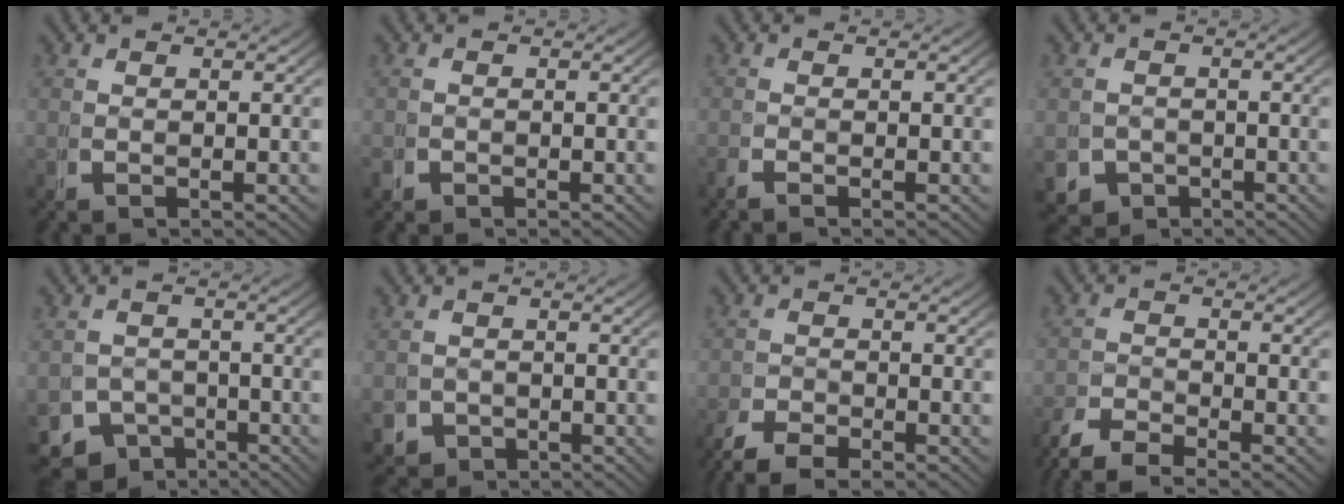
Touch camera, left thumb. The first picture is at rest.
{"total": 1.2, "force": [-0.8, 0.8, 0.0], "torque": [-0.004, -0.010, -0.014]}
{"total": 0.9, "force": [-0.8, 0.3, 0.5], "torque": [-0.010, -0.005, -0.018]}
{"total": 5.1, "force": [-3.0, 3.8, 1.5], "torque": [-0.029, -0.037, -0.041]}
{"total": 9.2, "force": [-6.0, 6.4, 2.8], "torque": [-0.047, -0.051, -0.090]}
{"total": 4.3, "force": [-2.5, 3.3, 1.1], "torque": [-0.029, -0.033, -0.032]}
{"total": 3.4, "force": [-2.8, 1.3, 1.5], "torque": [-0.019, -0.015, -0.049]}
{"total": 4.1, "force": [-3.6, 1.1, 1.5], "torque": [-0.021, -0.012, -0.066]}